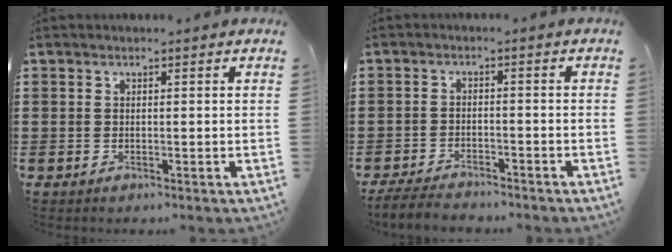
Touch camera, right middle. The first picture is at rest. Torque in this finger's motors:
{"motor_torque": [2.14, 0.00, 0.06, 0.08]}